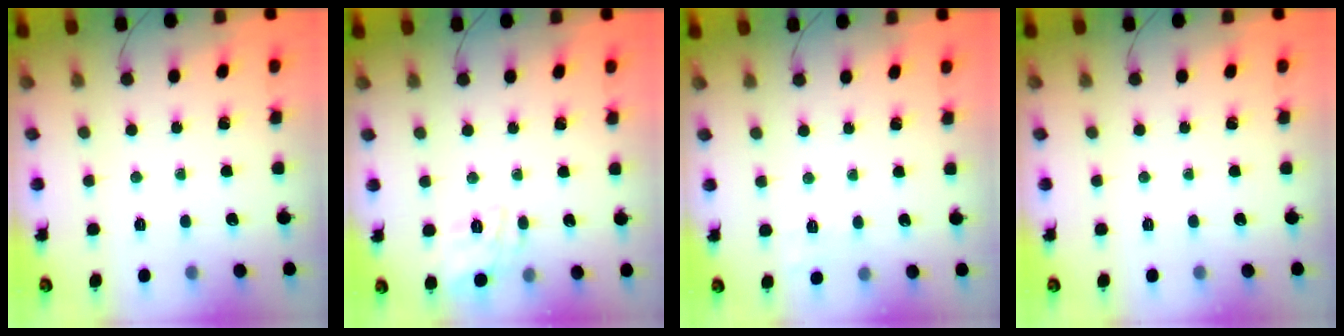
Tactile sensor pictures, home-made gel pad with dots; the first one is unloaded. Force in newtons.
{"total": 7.1, "press": 7.0, "slide": 0.7}
{"total": 3.8, "press": 3.4, "slide": 1.6}
{"total": 0.0}